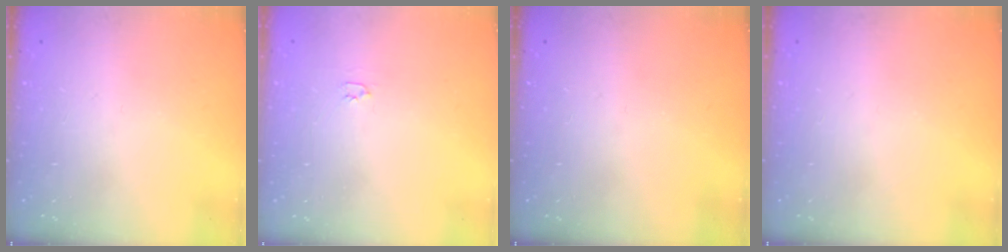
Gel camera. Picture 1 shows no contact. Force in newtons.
{"total": 2.0, "press": 2.0, "slide": 0.3}
{"total": 0.0}
{"total": 0.0}